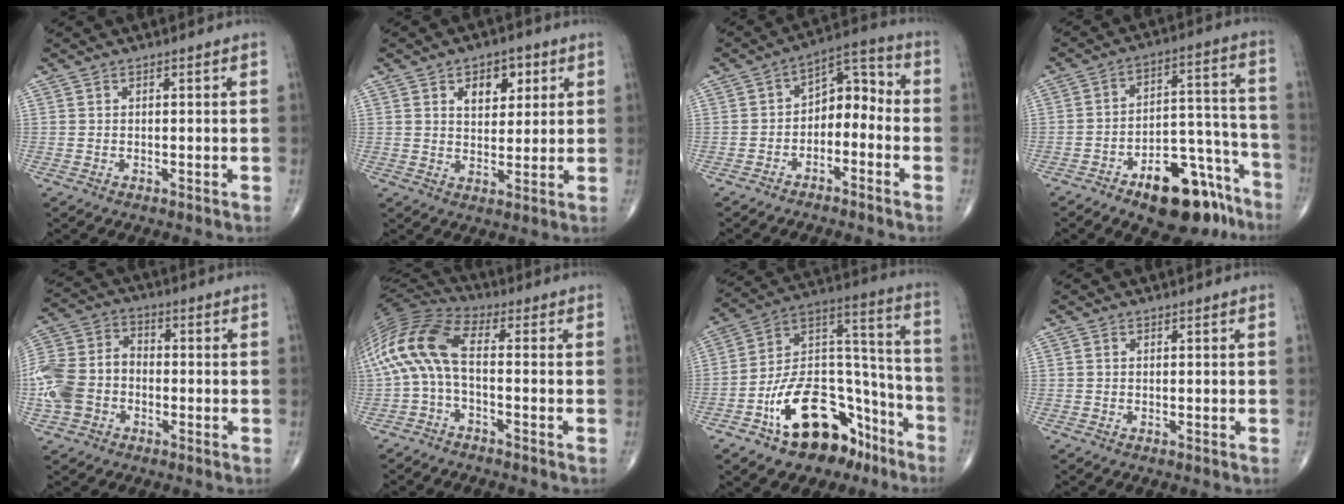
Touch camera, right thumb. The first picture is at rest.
{"total": 7.4, "force": [3.1, 4.6, 4.9], "torque": [-0.040, -0.012, 0.044]}
{"total": 8.6, "force": [-3.1, 5.6, 5.8], "torque": [-0.056, 0.057, -0.061]}
{"total": 17.3, "force": [-11.1, 7.9, 10.7], "torque": [-0.108, 0.100, -0.162]}
{"total": 12.3, "force": [-3.2, 9.4, 7.2], "torque": [-0.153, 0.034, -0.070]}
{"total": 13.6, "force": [-1.4, 5.8, 12.2], "torque": [-0.266, 0.046, -0.037]}
{"total": 22.9, "force": [-12.9, 12.7, 14.0], "torque": [-0.184, 0.110, -0.205]}
{"total": 0.0}